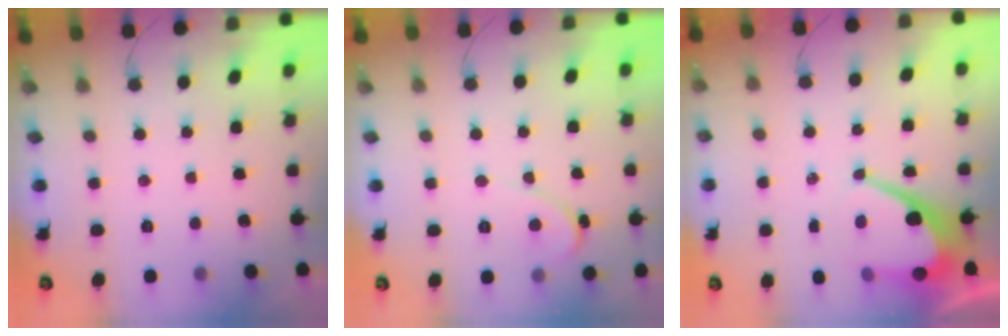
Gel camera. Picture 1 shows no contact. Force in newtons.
{"total": 1.4, "press": 1.3, "slide": 0.1}
{"total": 11.5, "press": 11.4, "slide": 0.9}